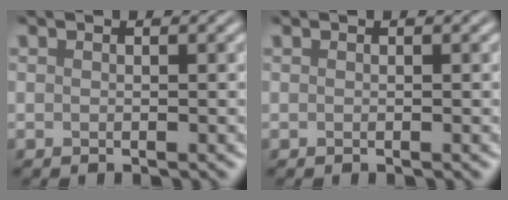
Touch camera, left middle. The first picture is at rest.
{"total": 0.0}